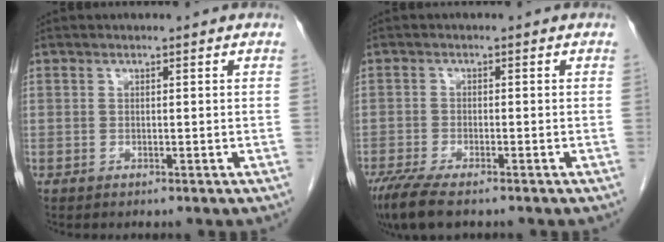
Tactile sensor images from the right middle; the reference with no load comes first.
{"total": 7.4, "force": [-5.6, 1.7, 4.5], "torque": [-0.078, -0.019, -0.096]}